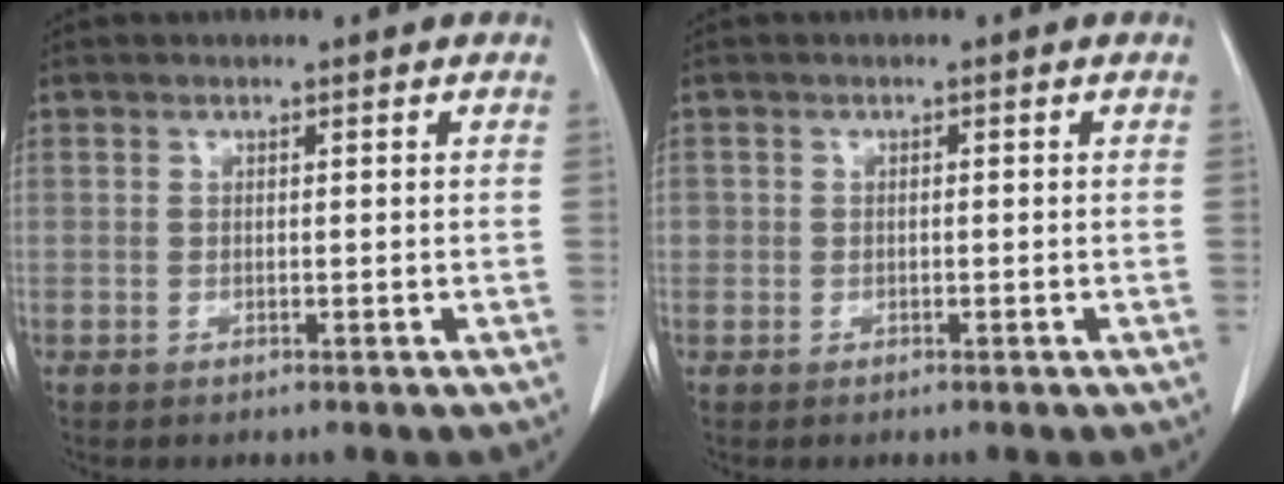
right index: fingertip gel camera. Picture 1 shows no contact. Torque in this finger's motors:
{"motor_torque": [-0.03, 0.01, 0.04, 0.02]}